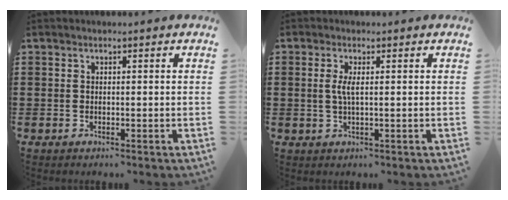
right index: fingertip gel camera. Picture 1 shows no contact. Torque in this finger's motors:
{"motor_torque": [0.38, 0.33, 0.13, 0.03]}